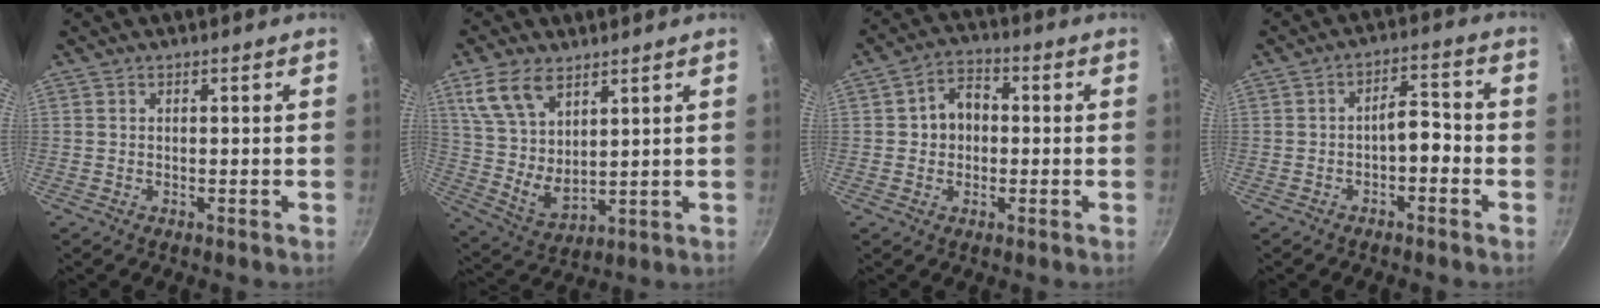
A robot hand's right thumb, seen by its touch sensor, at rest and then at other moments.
{"total": 11.8, "force": [6.5, 6.1, 7.7], "torque": [-0.136, -0.034, 0.140]}
{"total": 6.7, "force": [0.2, 5.3, 4.0], "torque": [-0.035, 0.014, -0.005]}
{"total": 4.8, "force": [-1.8, 2.3, 3.8], "torque": [-0.041, 0.033, -0.028]}